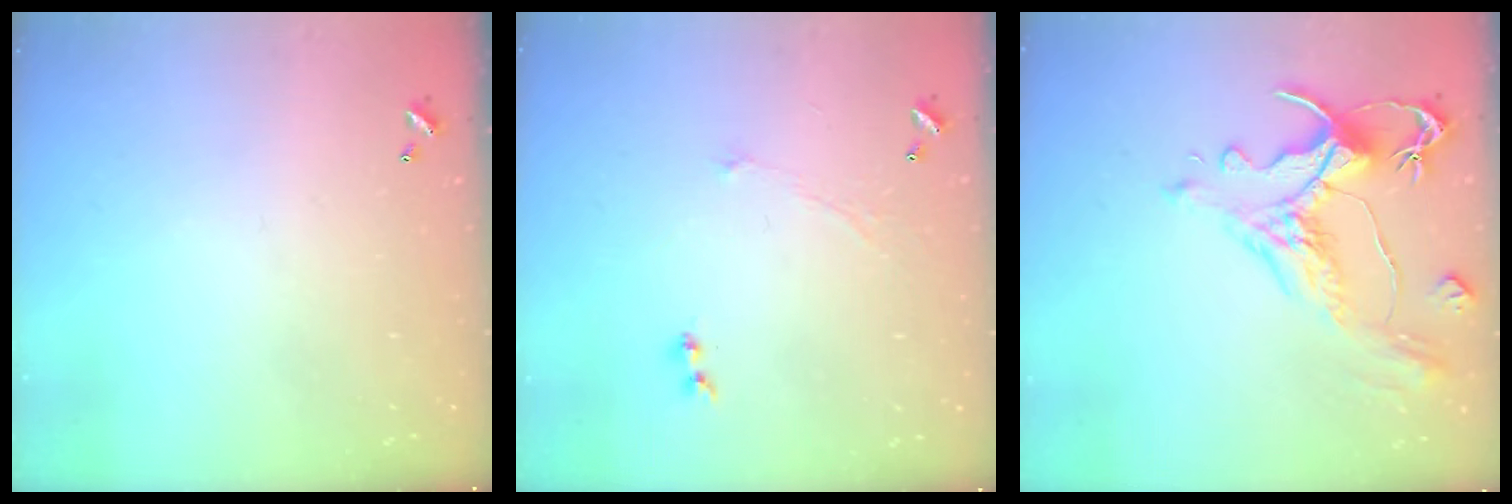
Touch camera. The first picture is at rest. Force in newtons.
{"total": 1.2, "press": 0.7, "slide": 1.0}
{"total": 1.6, "press": 0.3, "slide": 1.5}